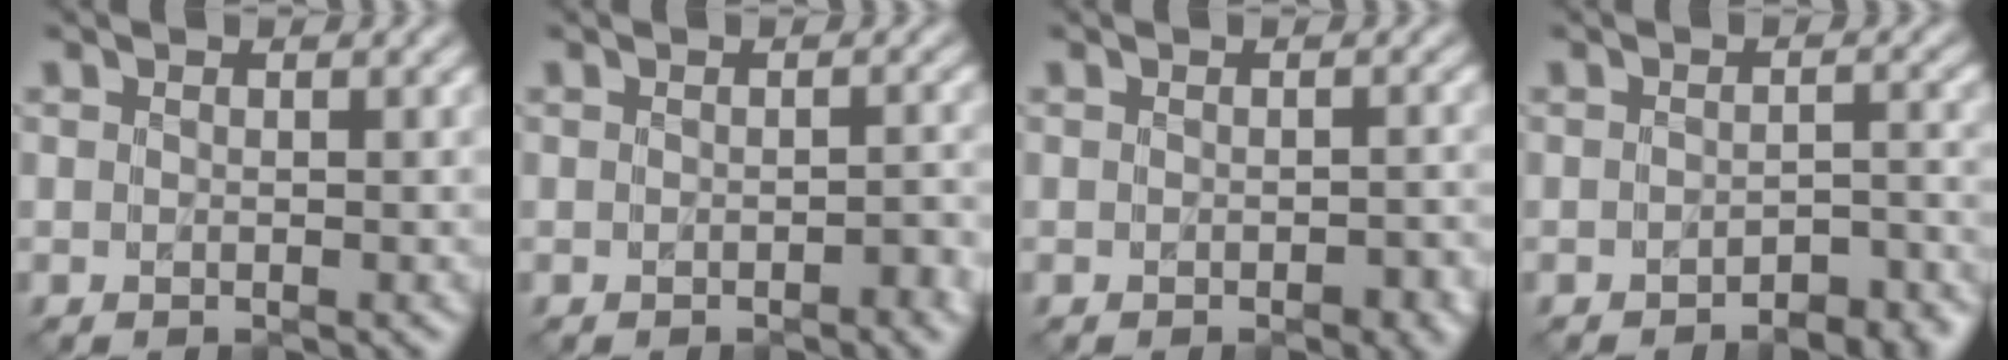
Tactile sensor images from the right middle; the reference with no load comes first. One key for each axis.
{"total": 1.3, "fx": -0.6, "fy": 0.5, "fz": 1.1, "tx": -0.016, "ty": 0.000, "tz": -0.008}
{"total": 2.0, "fx": -0.9, "fy": 0.9, "fz": 1.6, "tx": -0.021, "ty": -0.002, "tz": -0.007}
{"total": 3.2, "fx": -2.3, "fy": 1.3, "fz": 1.9, "tx": -0.023, "ty": 0.001, "tz": -0.027}